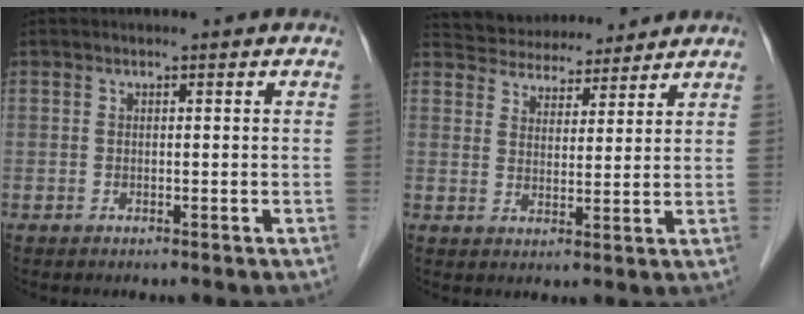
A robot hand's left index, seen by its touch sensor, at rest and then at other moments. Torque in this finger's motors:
{"motor_torque": [-0.49, -0.89, 0.00, 0.01]}